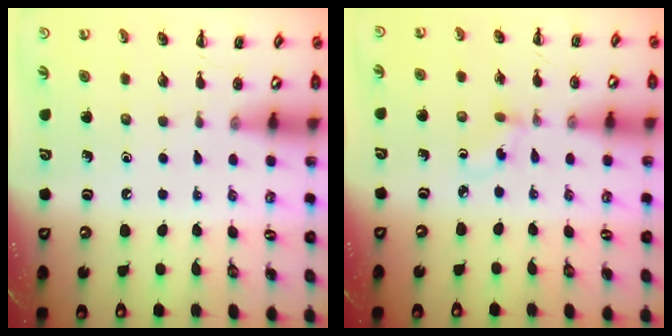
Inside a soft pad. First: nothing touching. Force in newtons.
{"total": 2.1, "press": 1.9, "slide": 0.9}